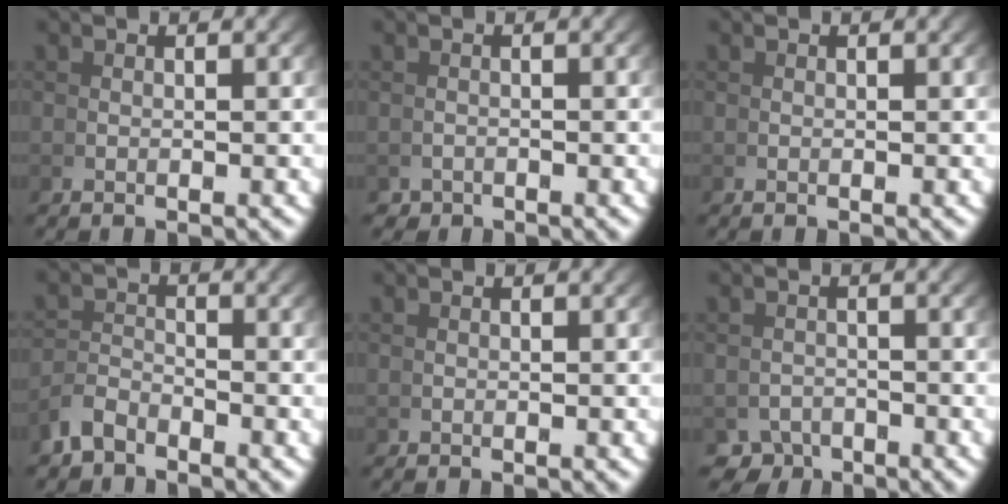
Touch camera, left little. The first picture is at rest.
{"total": 1.3, "force": [-1.0, 0.4, -0.6], "torque": [0.015, -0.008, -0.016]}
{"total": 0.0}
{"total": 2.0, "force": [-1.9, 0.5, 0.5], "torque": [-0.001, -0.001, -0.037]}
{"total": 0.0}
{"total": 2.8, "force": [-2.5, 1.1, -0.4], "torque": [0.025, -0.015, -0.043]}